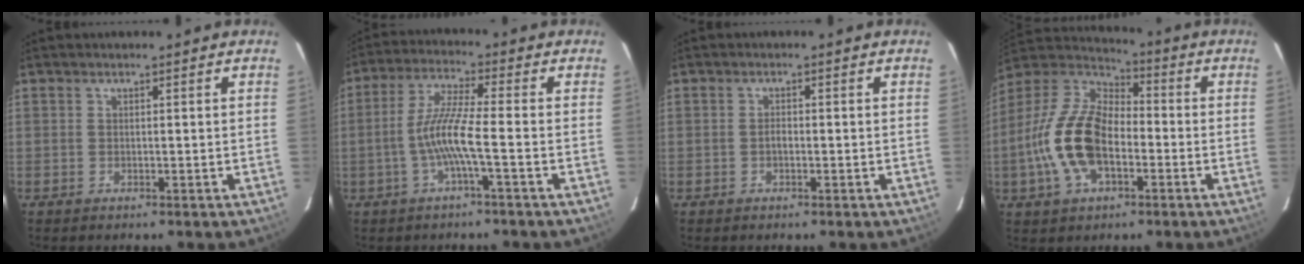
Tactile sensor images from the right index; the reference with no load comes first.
{"total": 7.7, "force": [-2.4, -0.2, 7.3], "torque": [-0.159, 0.005, -0.045]}
{"total": 1.0, "force": [-0.4, 0.5, 0.7], "torque": [-0.013, 0.005, -0.008]}
{"total": 16.9, "force": [-4.3, 9.3, 13.4], "torque": [-0.287, 0.004, -0.084]}